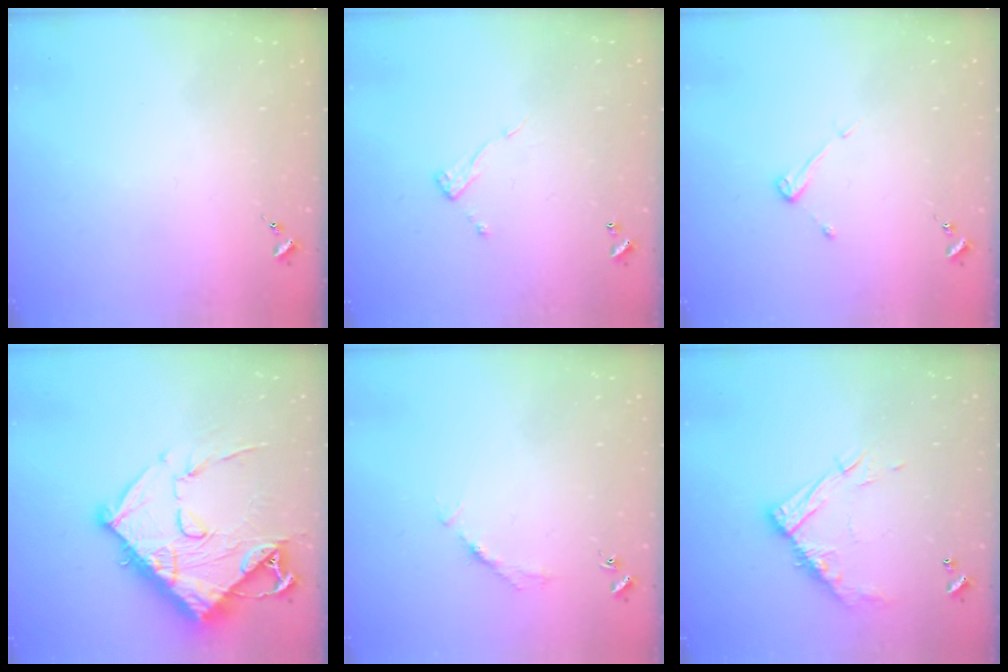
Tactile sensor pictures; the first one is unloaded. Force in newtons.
{"total": 7.0, "press": 7.0, "slide": 0.4}
{"total": 3.8, "press": 3.8, "slide": 0.4}
{"total": 17.9, "press": 17.8, "slide": 2.0}
{"total": 2.7, "press": 2.7, "slide": 0.4}
{"total": 13.1, "press": 13.1, "slide": 1.1}